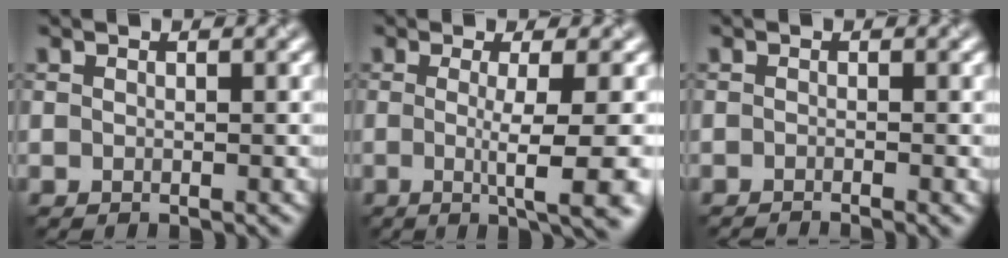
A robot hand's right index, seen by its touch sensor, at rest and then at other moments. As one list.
[{"total": 7.9, "force": [-1.4, 1.9, 7.5], "torque": [-0.091, -0.014, -0.018]}, {"total": 1.5, "force": [-1.1, 0.3, 1.0], "torque": [-0.004, -0.004, -0.021]}]